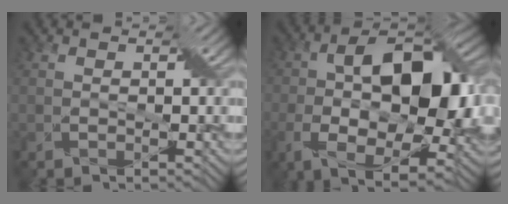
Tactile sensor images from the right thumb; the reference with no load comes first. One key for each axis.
{"total": 16.8, "fx": -1.3, "fy": 9.3, "fz": 13.9, "tx": -0.228, "ty": -0.002, "tz": -0.032}